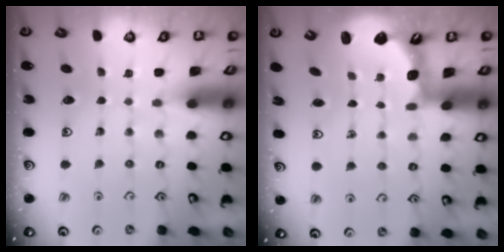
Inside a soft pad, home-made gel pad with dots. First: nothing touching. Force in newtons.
{"total": 2.5, "press": 2.1, "slide": 1.3}